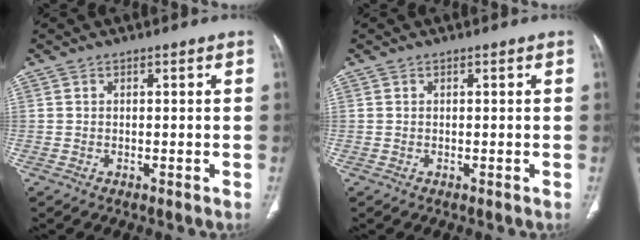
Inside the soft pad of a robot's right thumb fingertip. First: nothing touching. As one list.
[{"total": 0.0}]